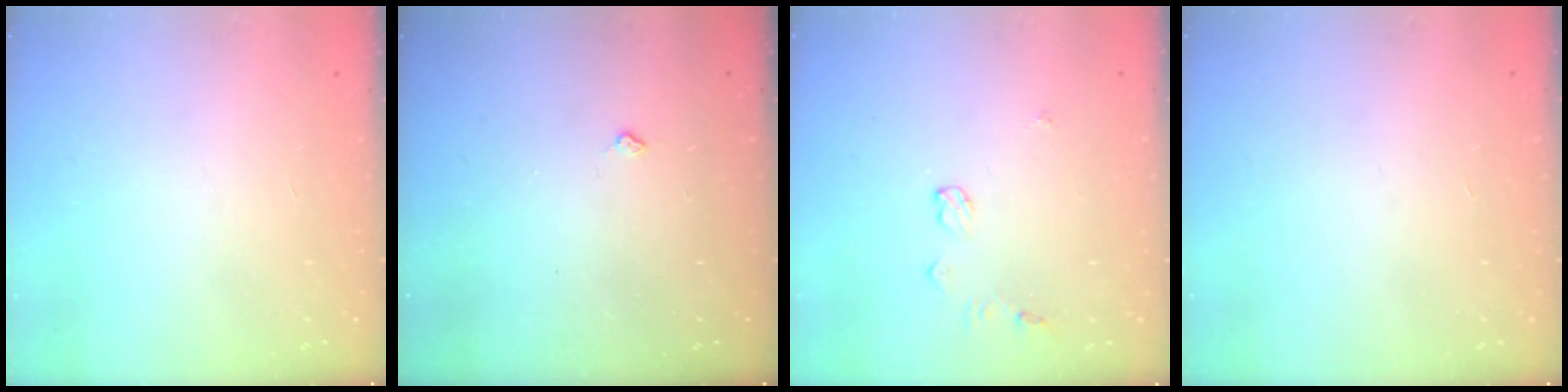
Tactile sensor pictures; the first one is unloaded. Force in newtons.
{"total": 2.7, "press": 2.6, "slide": 0.4}
{"total": 5.6, "press": 5.5, "slide": 0.6}
{"total": 0.0}